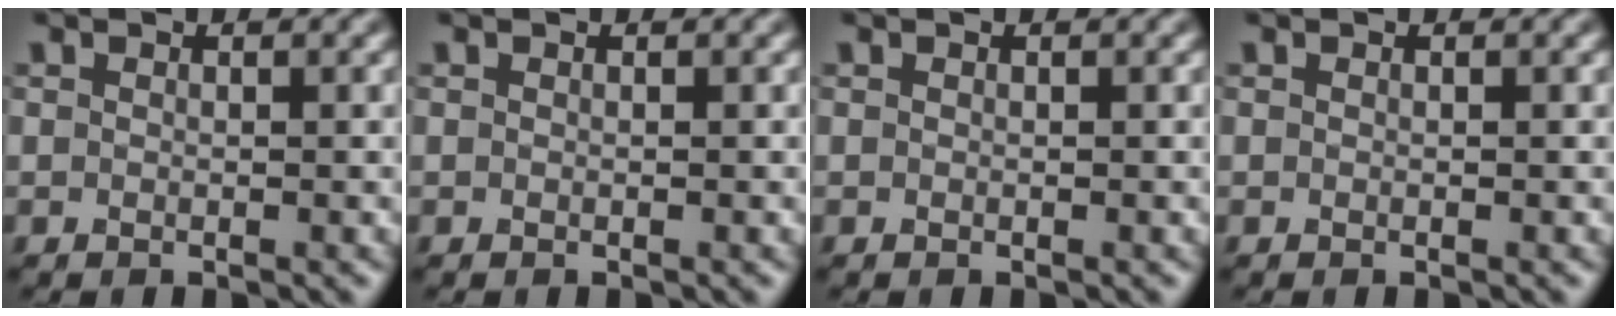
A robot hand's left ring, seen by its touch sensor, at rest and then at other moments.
{"total": 0.0}
{"total": 0.0}
{"total": 0.0}